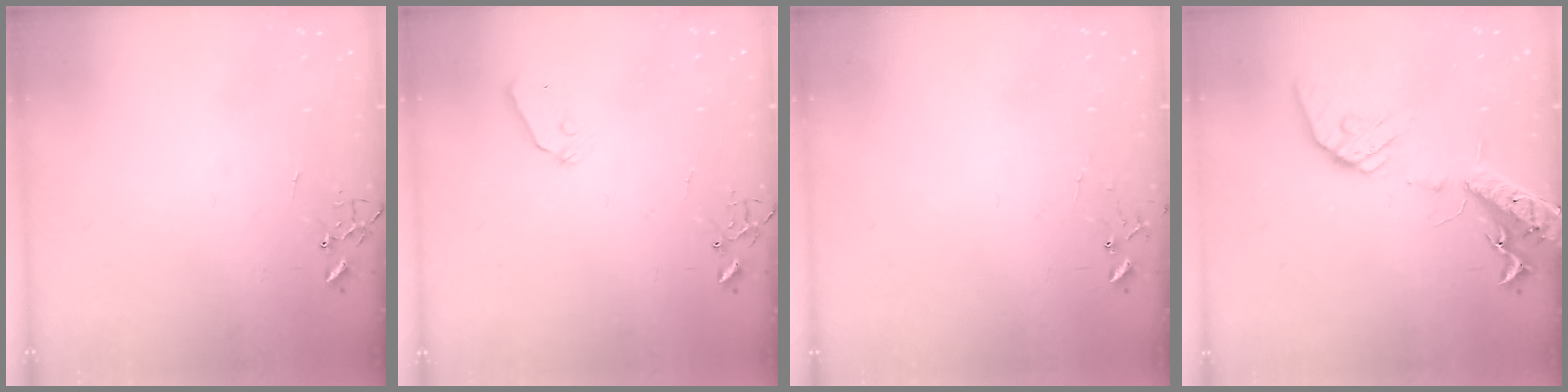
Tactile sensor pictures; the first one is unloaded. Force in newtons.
{"total": 4.5, "press": 4.4, "slide": 0.7}
{"total": 6.9, "press": 6.9, "slide": 0.4}
{"total": 17.5, "press": 17.1, "slide": 3.5}